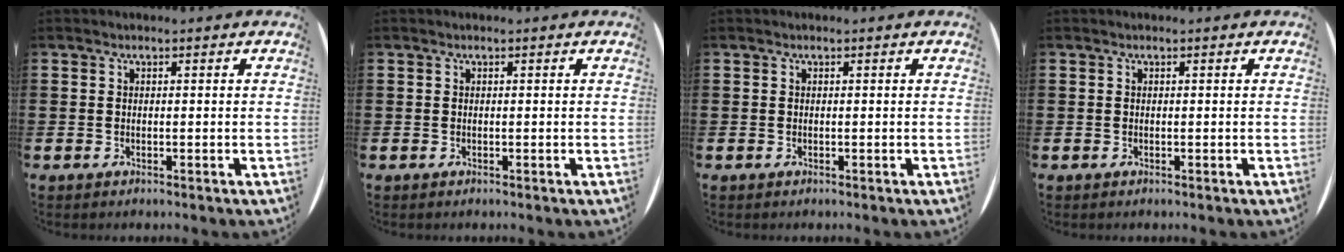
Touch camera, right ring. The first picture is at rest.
{"total": 0.0}
{"total": 0.0}
{"total": 0.0}